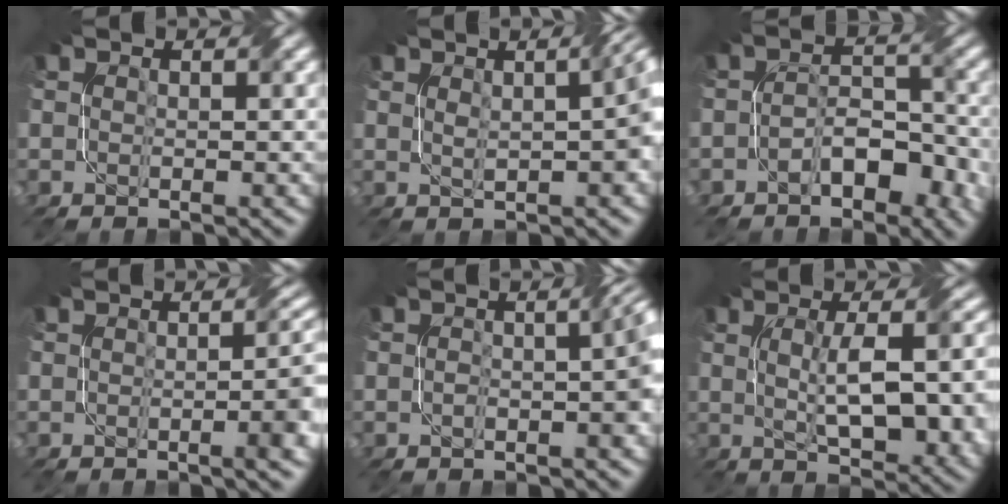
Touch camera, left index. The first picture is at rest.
{"total": 5.2, "force": [0.9, 1.6, 4.8], "torque": [-0.048, 0.013, 0.014]}
{"total": 4.4, "force": [-2.2, 2.2, 3.1], "torque": [-0.047, 0.010, -0.035]}
{"total": 5.1, "force": [-0.7, 1.5, 4.9], "torque": [-0.046, 0.005, -0.010]}
{"total": 3.6, "force": [-0.6, 0.9, 3.4], "torque": [-0.048, 0.010, -0.012]}
{"total": 9.5, "force": [0.0, 3.2, 9.0], "torque": [-0.130, -0.002, 0.010]}